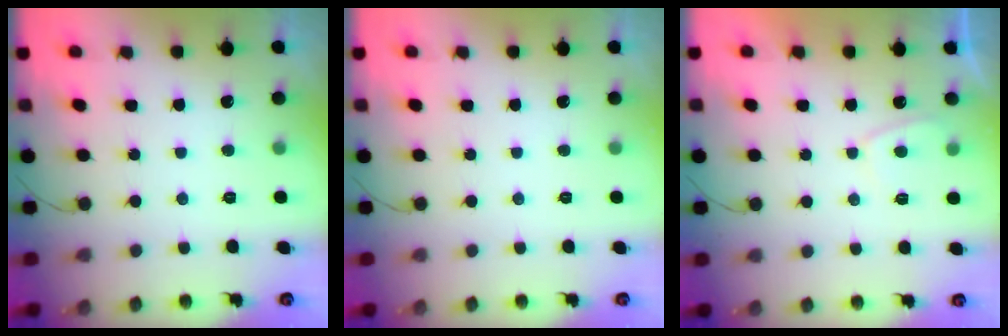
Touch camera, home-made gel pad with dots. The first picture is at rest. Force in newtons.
{"total": 0.0}
{"total": 2.7, "press": 2.6, "slide": 0.8}